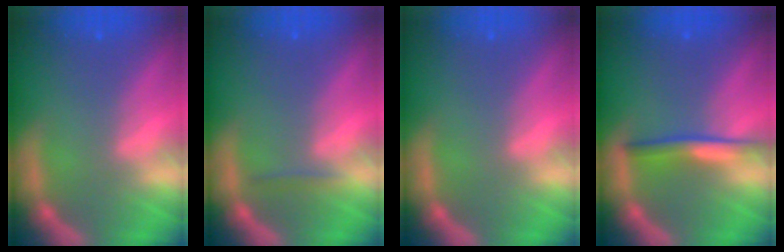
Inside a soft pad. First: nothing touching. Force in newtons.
{"total": 0.9}
{"total": 0.0}
{"total": 3.0}